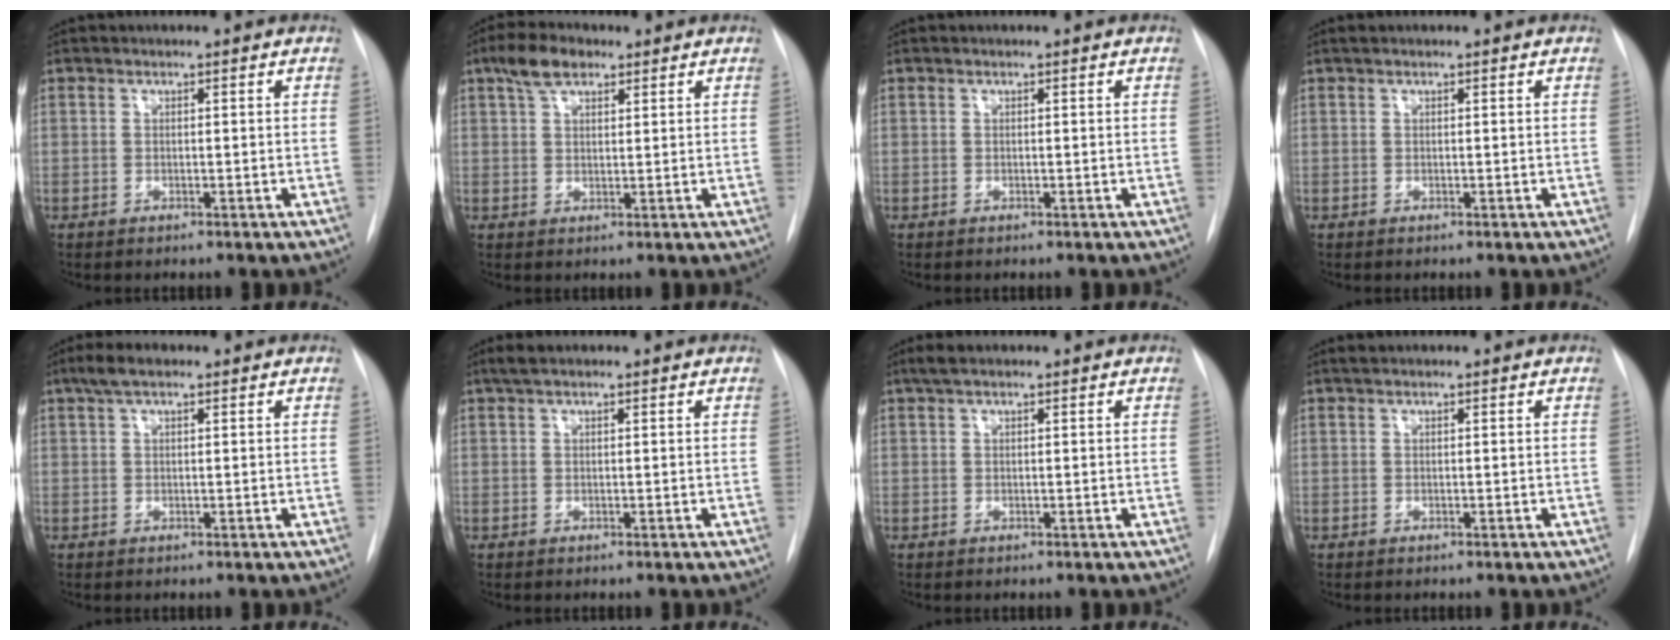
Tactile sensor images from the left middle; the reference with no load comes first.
{"total": 5.2, "force": [3.3, 2.4, 3.2], "torque": [-0.067, 0.017, 0.062]}
{"total": 0.0}
{"total": 0.6, "force": [0.5, 0.1, 0.4], "torque": [-0.013, 0.012, 0.009]}
{"total": 3.5, "force": [2.2, 1.1, 2.5], "torque": [-0.055, 0.018, 0.040]}
{"total": 2.1, "force": [1.5, 0.6, 1.4], "torque": [-0.031, 0.017, 0.027]}
{"total": 2.3, "force": [1.5, 0.6, 1.5], "torque": [-0.034, 0.018, 0.028]}
{"total": 0.7, "force": [0.6, 0.2, 0.4], "torque": [-0.014, 0.011, 0.012]}